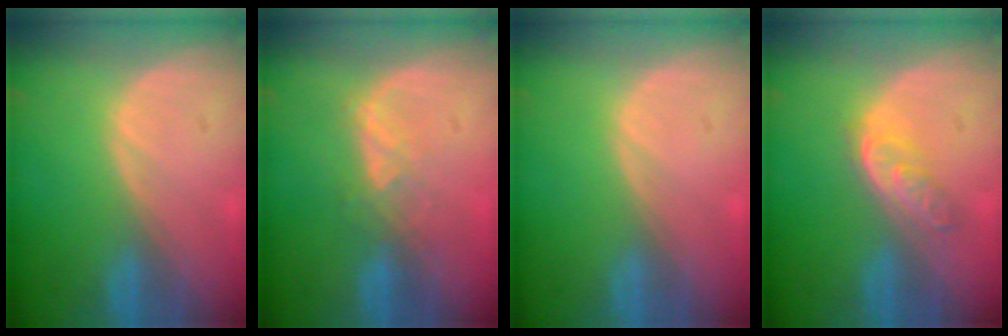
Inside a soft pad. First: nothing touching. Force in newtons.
{"total": 2.9, "press": 2.8, "slide": 0.7}
{"total": 0.0}
{"total": 4.9, "press": 4.2, "slide": 2.4}